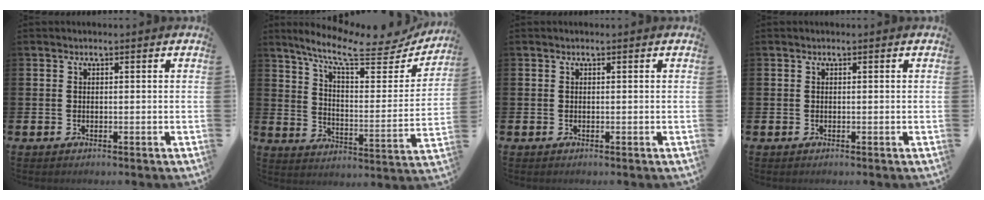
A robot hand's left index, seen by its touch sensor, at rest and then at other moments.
{"total": 10.7, "force": [8.9, 2.4, 5.4], "torque": [-0.124, -0.056, 0.146]}
{"total": 0.0}
{"total": 0.0}